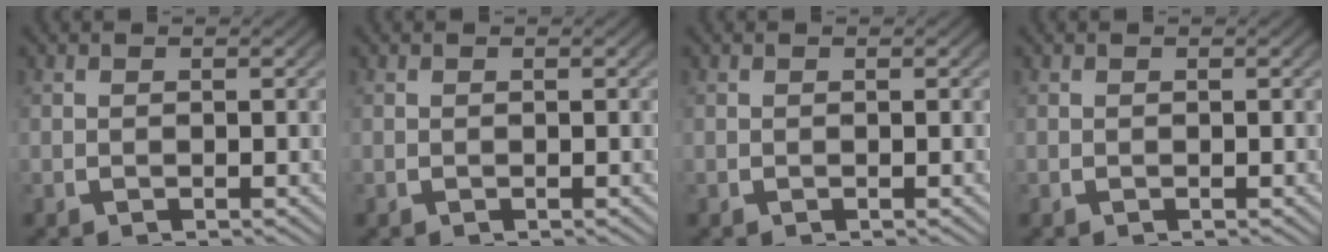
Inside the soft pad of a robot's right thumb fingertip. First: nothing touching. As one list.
[{"total": 0.0}, {"total": 0.0}, {"total": 0.0}]